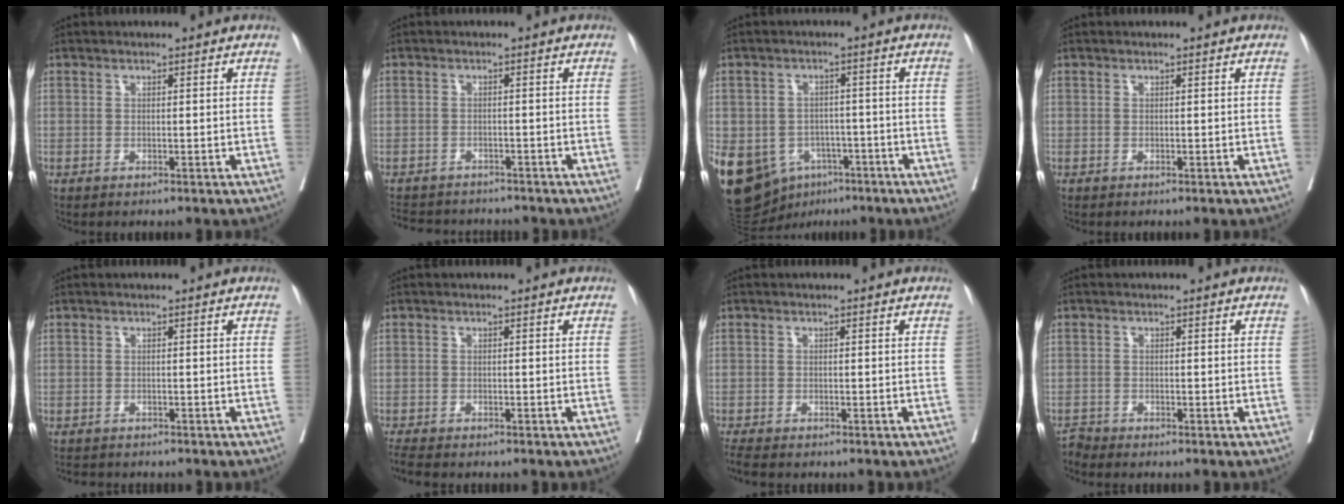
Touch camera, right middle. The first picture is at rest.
{"total": 7.7, "force": [-7.1, 2.5, 1.5], "torque": [-0.025, 0.000, -0.098]}
{"total": 18.9, "force": [-8.6, 14.3, 8.9], "torque": [-0.231, 0.003, -0.114]}
{"total": 0.0}
{"total": 3.0, "force": [-2.8, 1.2, 0.6], "torque": [-0.011, -0.006, -0.041]}
{"total": 3.3, "force": [-3.0, 0.5, 1.3], "torque": [-0.024, -0.010, -0.050]}
{"total": 3.2, "force": [-2.8, 0.6, 1.4], "torque": [-0.026, -0.009, -0.045]}
{"total": 1.4, "force": [-1.2, -0.3, -0.5], "torque": [0.011, -0.011, -0.025]}